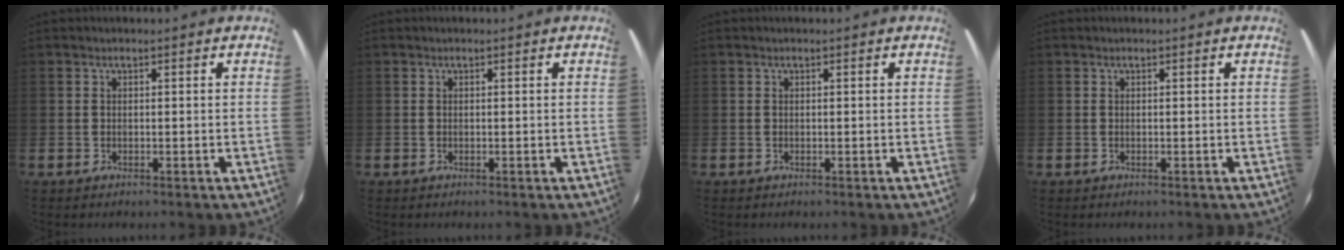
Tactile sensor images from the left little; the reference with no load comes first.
{"total": 0.0}
{"total": 0.0}
{"total": 0.0}